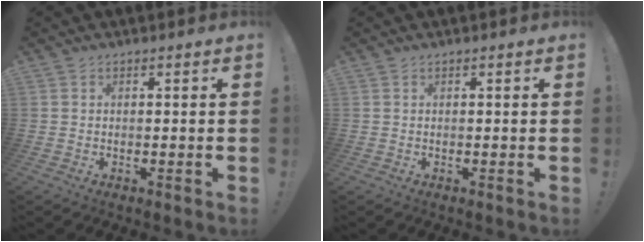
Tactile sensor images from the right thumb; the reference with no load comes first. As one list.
[{"total": 0.0}]